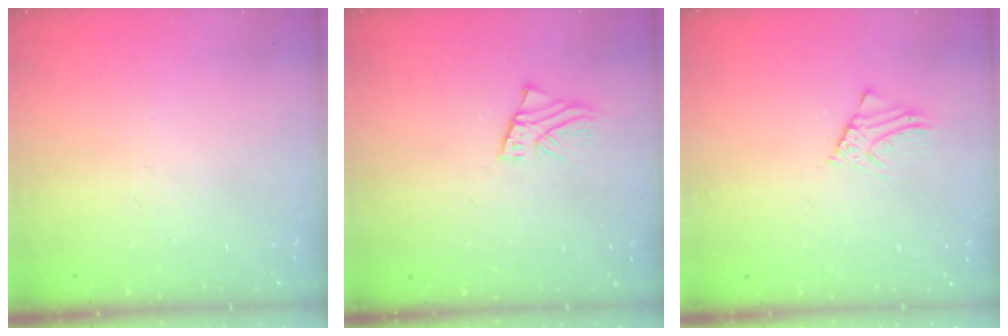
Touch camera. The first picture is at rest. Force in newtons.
{"total": 2.0, "press": 2.0, "slide": 0.2}
{"total": 2.4, "press": 2.4, "slide": 0.2}